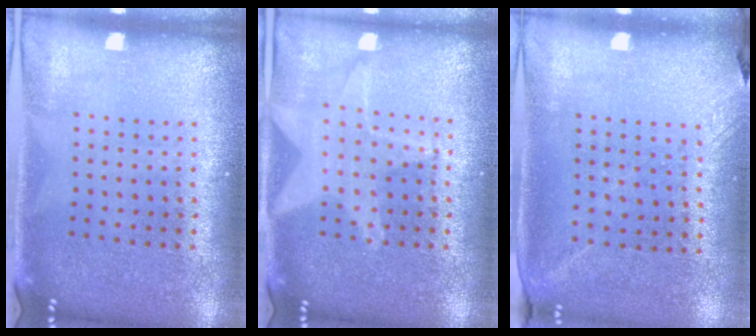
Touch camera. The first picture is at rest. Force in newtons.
{"total": 1.7, "press": 1.5, "slide": 0.7}
{"total": 1.2, "press": 0.9, "slide": 0.8}